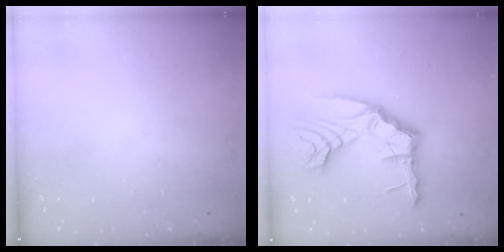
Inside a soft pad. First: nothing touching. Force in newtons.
{"total": 13.9, "press": 13.8, "slide": 1.7}